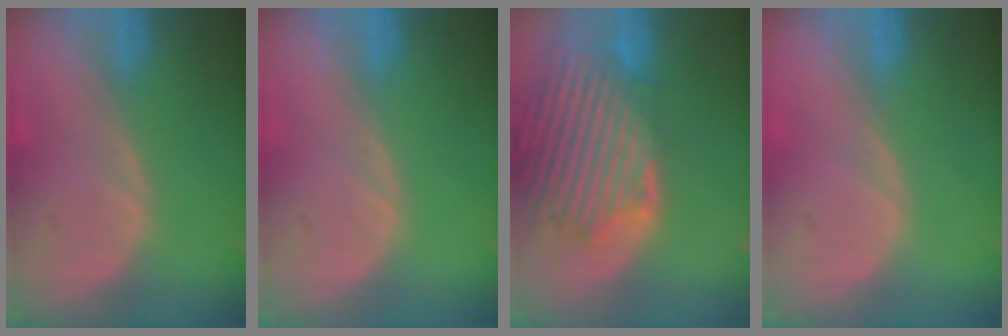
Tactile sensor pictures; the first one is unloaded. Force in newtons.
{"total": 0.0}
{"total": 13.3, "press": 11.6, "slide": 6.4}
{"total": 0.0}